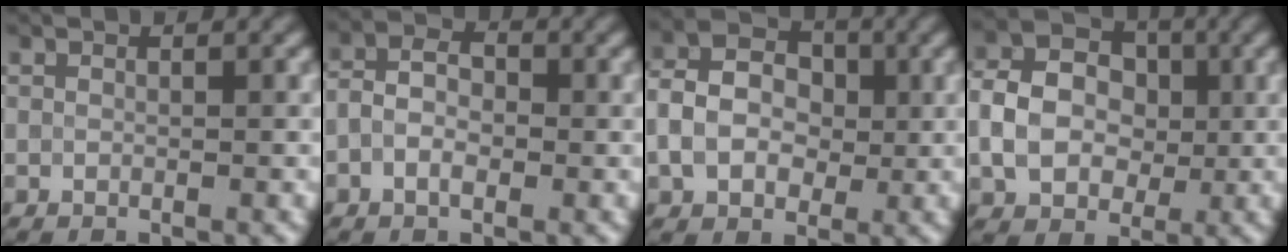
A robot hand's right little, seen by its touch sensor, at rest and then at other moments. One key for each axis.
{"total": 2.5, "fx": -0.7, "fy": 1.6, "fz": 1.8, "tx": -0.035, "ty": 0.007, "tz": -0.021}
{"total": 4.9, "fx": -0.7, "fy": 4.0, "fz": 2.9, "tx": -0.053, "ty": 0.008, "tz": -0.022}
{"total": 5.5, "fx": -0.7, "fy": 4.5, "fz": 3.1, "tx": -0.057, "ty": 0.004, "tz": -0.021}